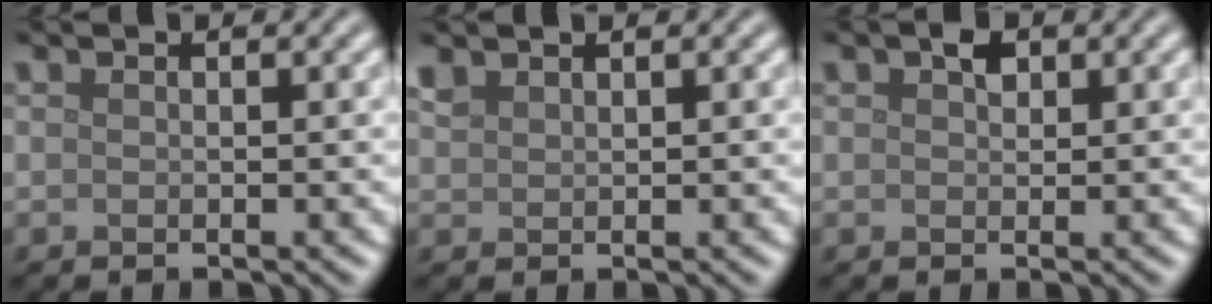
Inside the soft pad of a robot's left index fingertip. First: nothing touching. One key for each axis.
{"total": 1.2, "fx": 1.1, "fy": 0.5, "fz": 0.2, "tx": -0.010, "ty": 0.004, "tz": 0.028}
{"total": 1.5, "fx": 0.7, "fy": 0.9, "fz": 0.9, "tx": -0.014, "ty": 0.004, "tz": 0.010}